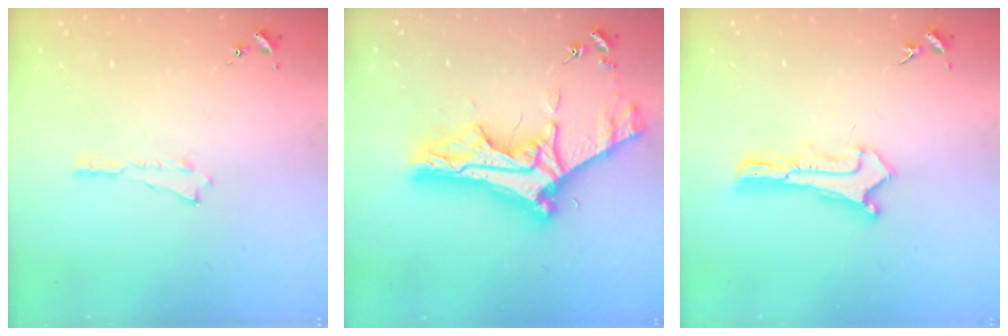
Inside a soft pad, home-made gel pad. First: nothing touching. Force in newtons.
{"total": 11.7, "press": 11.6, "slide": 1.1}
{"total": 0.8, "press": 0.8, "slide": 0.0}